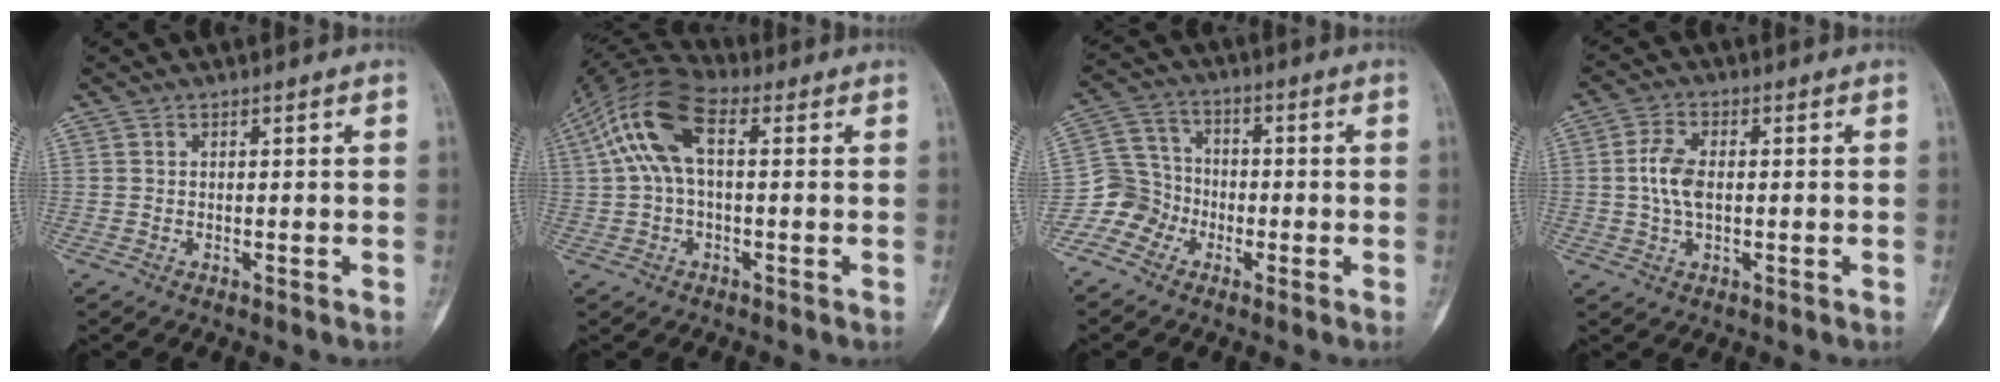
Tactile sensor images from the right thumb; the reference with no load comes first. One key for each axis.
{"total": 11.9, "fx": 2.4, "fy": 5.9, "fz": 10.0, "tx": -0.211, "ty": 0.040, "tz": 0.040}
{"total": 7.2, "fx": -3.9, "fy": 6.0, "fz": 0.7, "tx": 0.017, "ty": 0.038, "tz": -0.089}
{"total": 5.7, "fx": 0.0, "fy": 3.1, "fz": 4.8, "tx": -0.103, "ty": 0.004, "tz": -0.003}